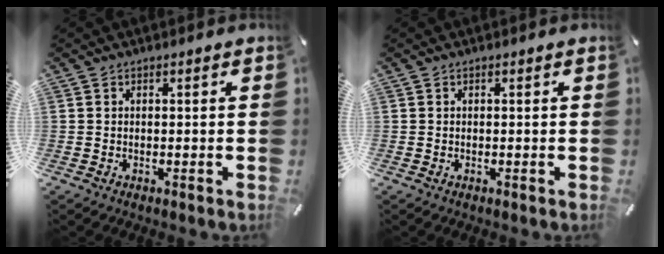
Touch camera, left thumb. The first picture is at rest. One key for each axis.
{"total": 0.0}